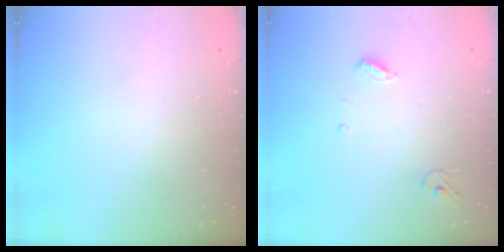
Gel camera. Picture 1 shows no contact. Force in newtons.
{"total": 3.6, "press": 3.6, "slide": 0.3}